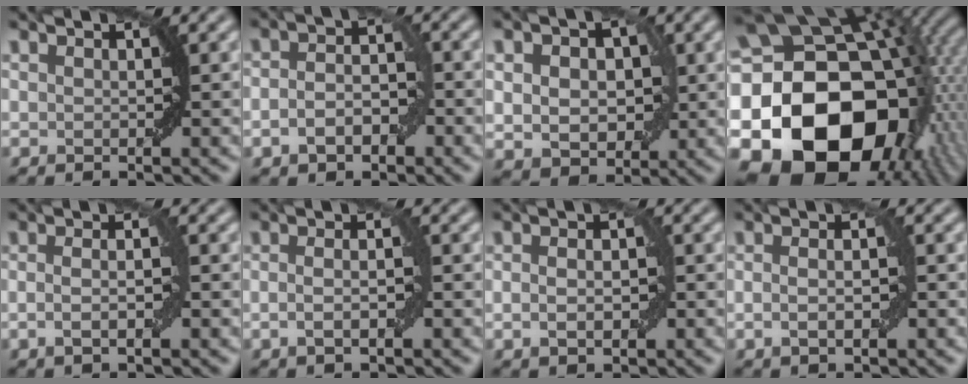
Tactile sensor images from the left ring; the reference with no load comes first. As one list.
[{"total": 3.6, "force": [-1.3, 2.3, 2.6], "torque": [-0.042, 0.002, -0.027]}, {"total": 6.6, "force": [0.9, 4.8, 4.4], "torque": [-0.054, 0.011, 0.003]}, {"total": 22.1, "force": [-3.5, 16.9, 13.8], "torque": [-0.260, -0.056, -0.041]}, {"total": 2.7, "force": [-0.5, 0.8, 2.5], "torque": [-0.037, 0.001, -0.013]}, {"total": 2.4, "force": [-0.6, 0.8, 2.2], "torque": [-0.037, 0.001, -0.012]}, {"total": 2.7, "force": [-0.4, 1.6, 2.2], "torque": [-0.028, 0.003, -0.009]}, {"total": 2.6, "force": [-0.5, 1.0, 2.3], "torque": [-0.035, 0.001, -0.011]}]